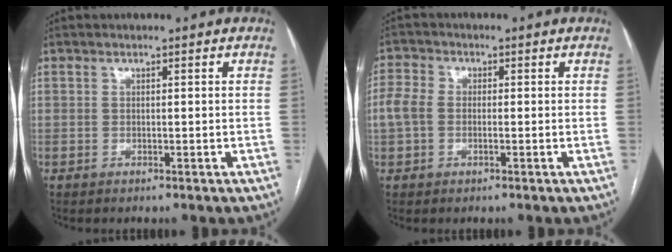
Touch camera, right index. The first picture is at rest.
{"total": 4.0, "force": [-0.2, 2.9, 2.7], "torque": [-0.082, 0.016, -0.008]}